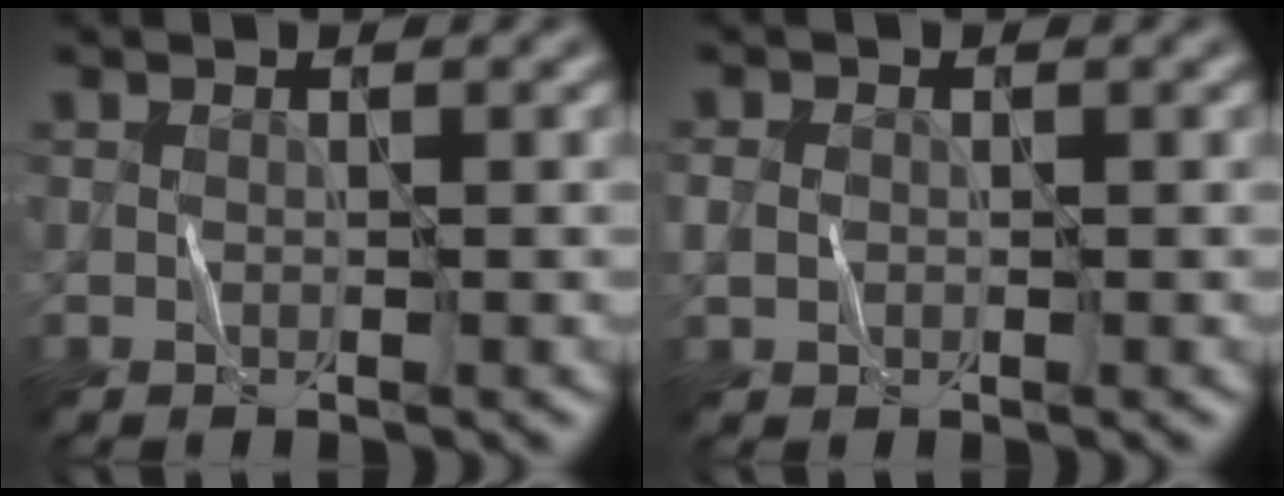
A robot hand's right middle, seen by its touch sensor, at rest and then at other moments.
{"total": 0.9, "force": [-0.3, 0.8, 0.2], "torque": [-0.006, -0.002, -0.005]}